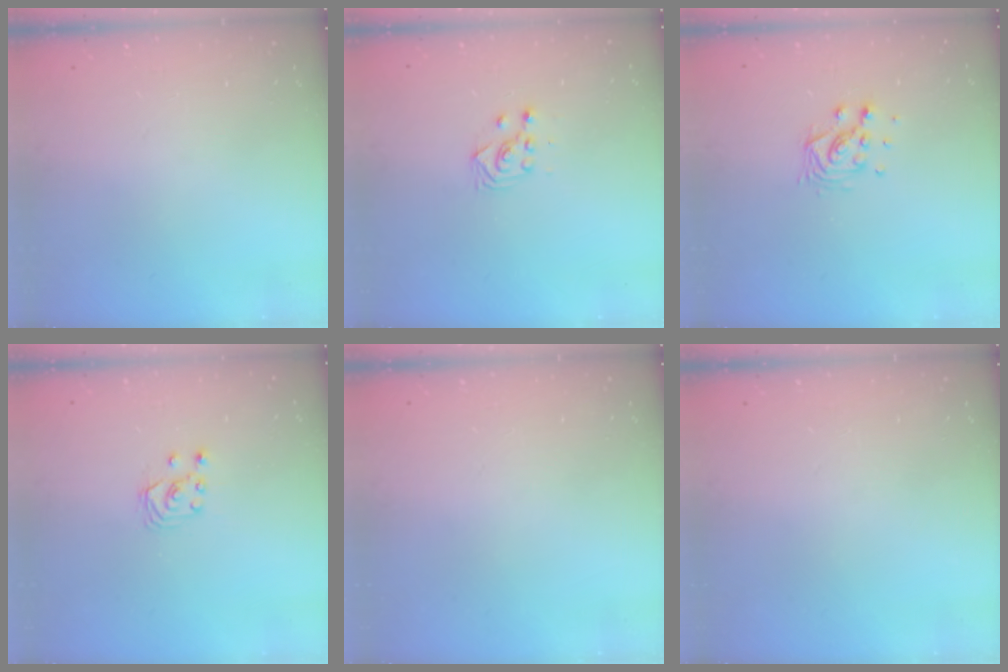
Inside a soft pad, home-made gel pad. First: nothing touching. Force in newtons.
{"total": 3.1, "press": 2.9, "slide": 0.9}
{"total": 9.8, "press": 9.8, "slide": 0.6}
{"total": 2.6, "press": 2.6, "slide": 0.3}
{"total": 0.0}
{"total": 0.0}